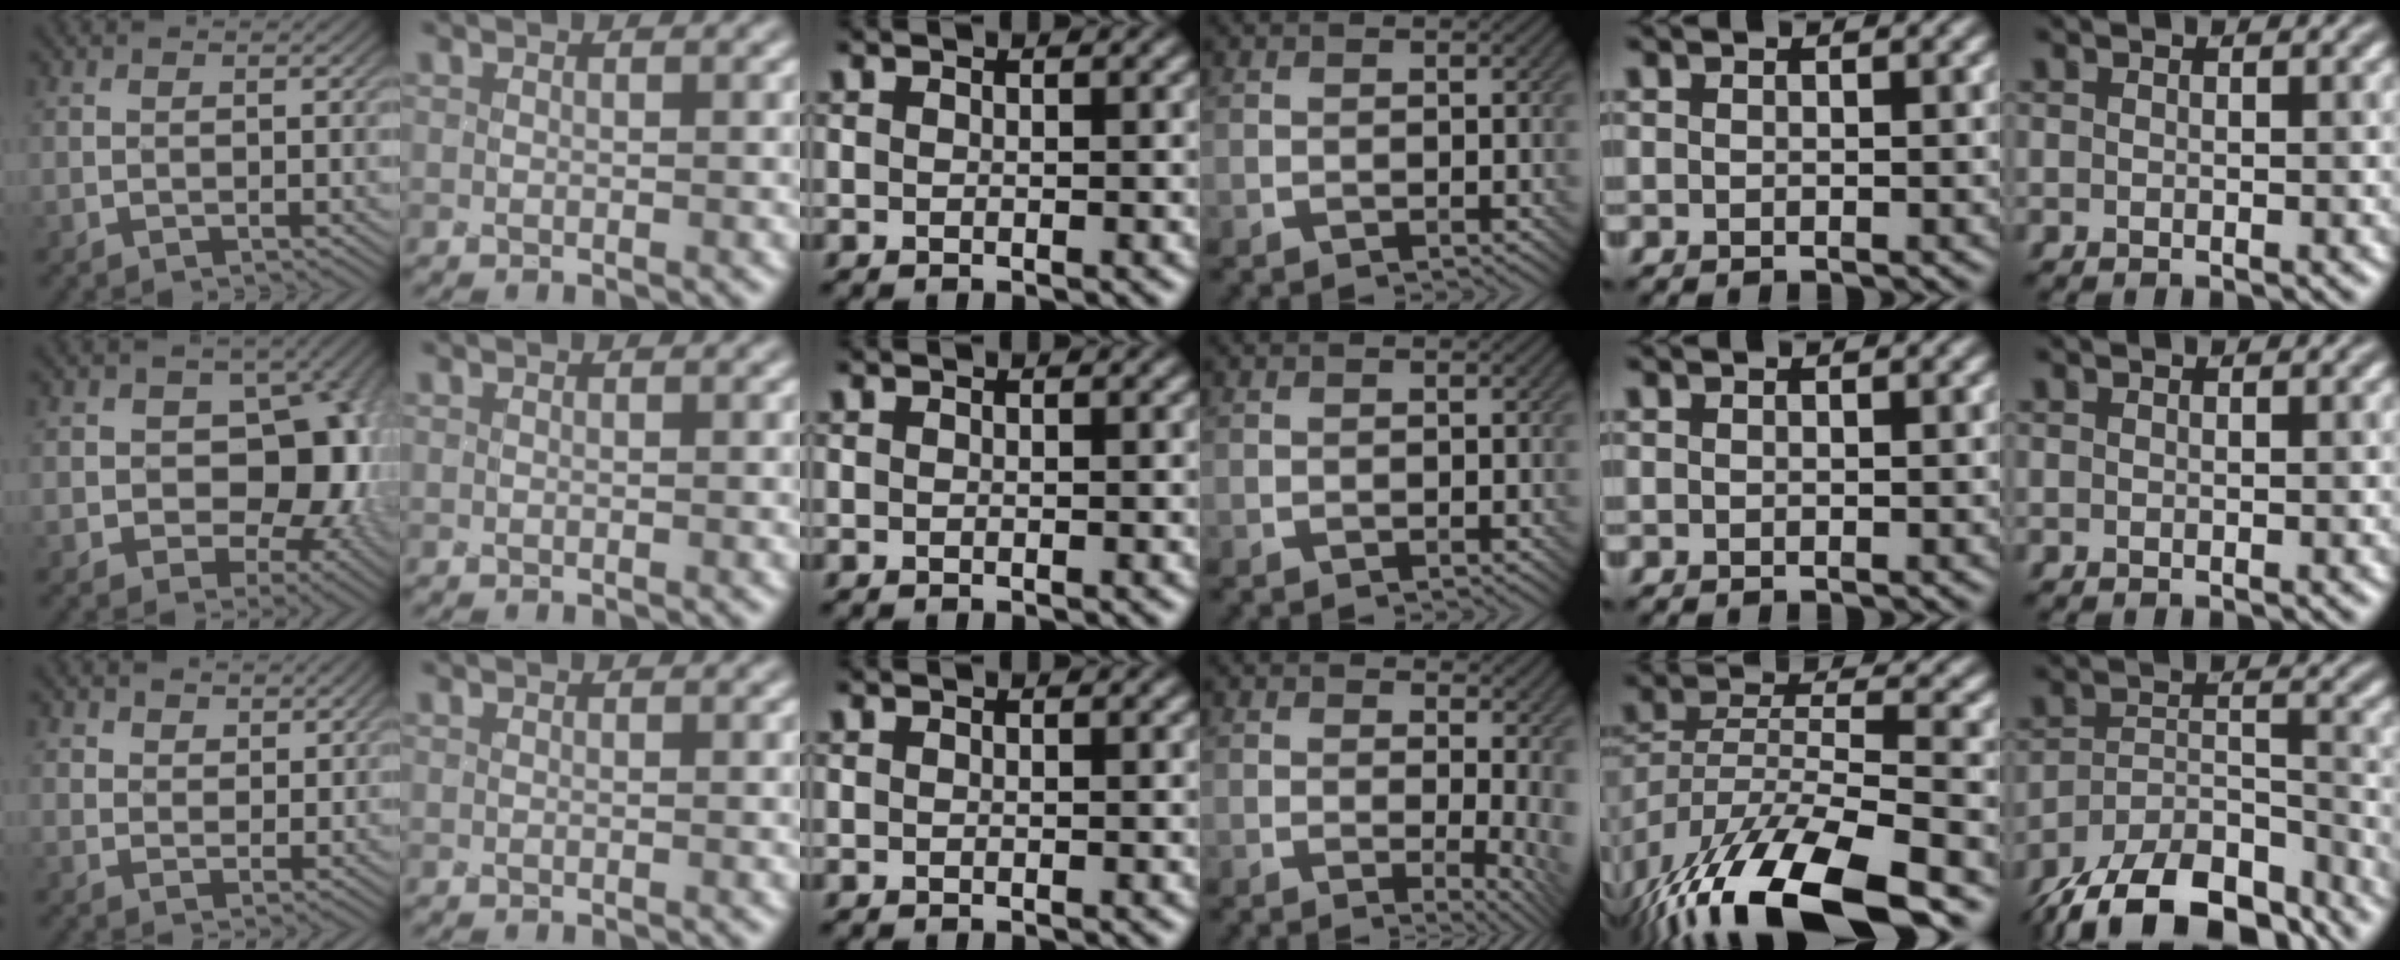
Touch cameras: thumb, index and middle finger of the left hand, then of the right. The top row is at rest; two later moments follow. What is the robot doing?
{"motion": "screw", "object": "bottle cap"}